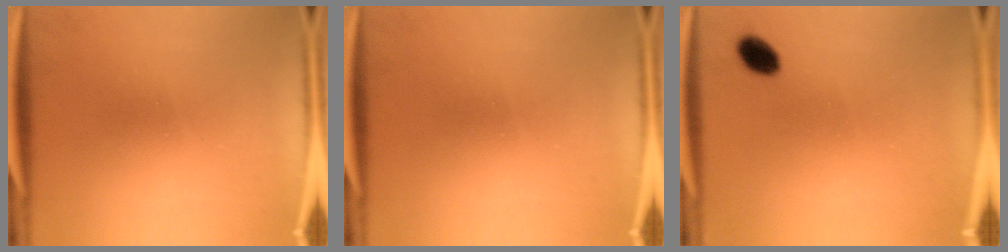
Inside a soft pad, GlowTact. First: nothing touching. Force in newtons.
{"total": 0.0}
{"total": 3.7}